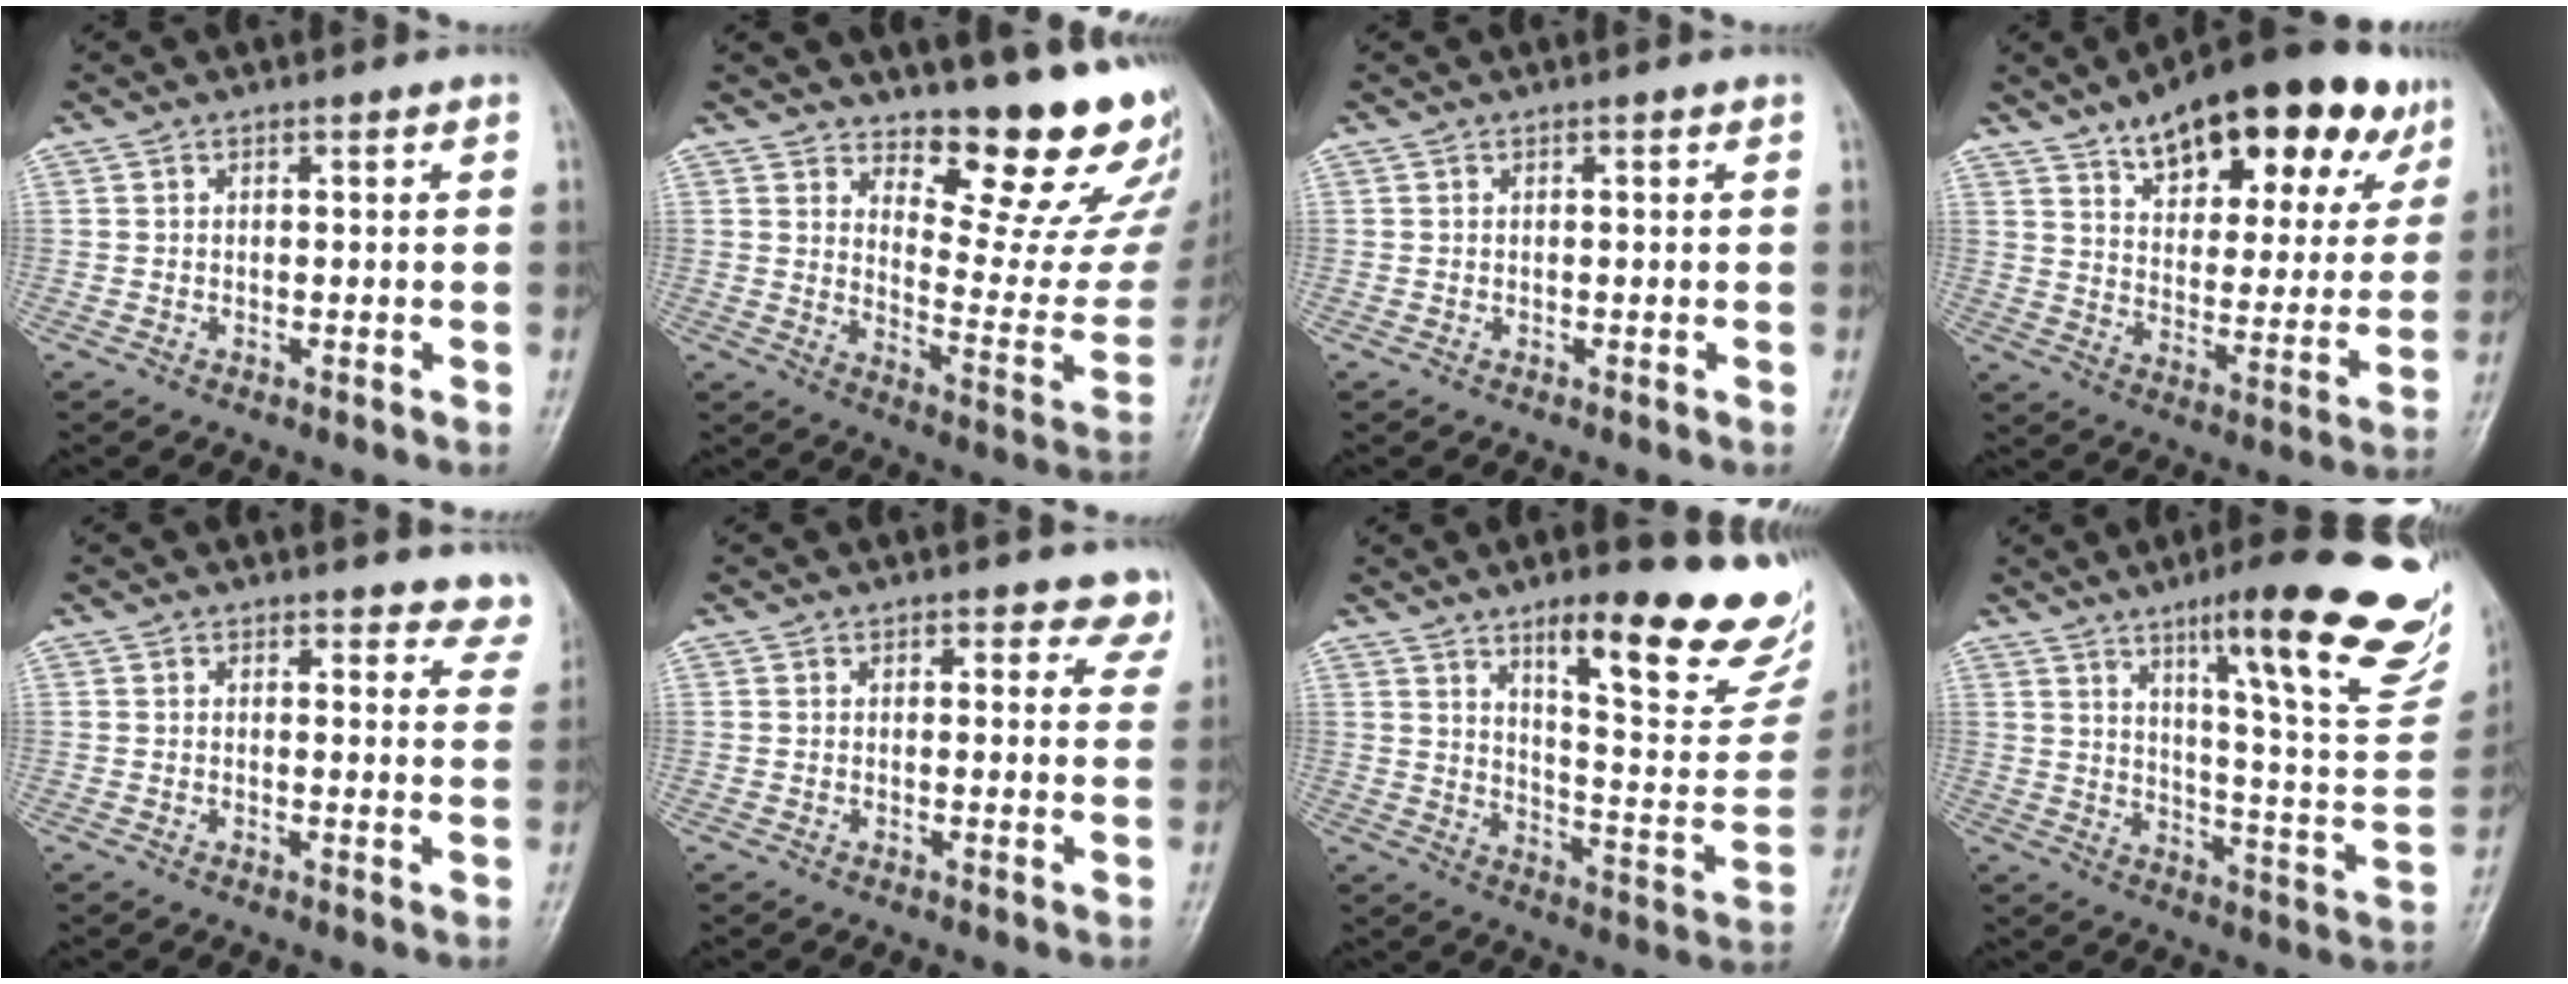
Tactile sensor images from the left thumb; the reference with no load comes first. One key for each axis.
{"total": 16.9, "fx": 14.6, "fy": 3.5, "fz": 7.7, "tx": -0.058, "ty": -0.164, "tz": 0.191}
{"total": 0.0}
{"total": 25.1, "fx": 15.8, "fy": 10.5, "fz": 16.4, "tx": -0.193, "ty": -0.035, "tz": 0.229}
{"total": 8.0, "fx": 7.5, "fy": 2.6, "fz": 0.8, "tx": 0.046, "ty": -0.037, "tz": 0.051}
{"total": 5.2, "fx": 4.4, "fy": 2.4, "fz": 1.5, "tx": 0.023, "ty": -0.021, "tz": 0.036}
{"total": 24.2, "fx": 15.9, "fy": 6.3, "fz": 17.1, "tx": -0.186, "ty": -0.091, "tz": 0.227}
{"total": 25.9, "fx": 15.8, "fy": 4.3, "fz": 20.2, "tx": -0.246, "ty": -0.067, "tz": 0.222}